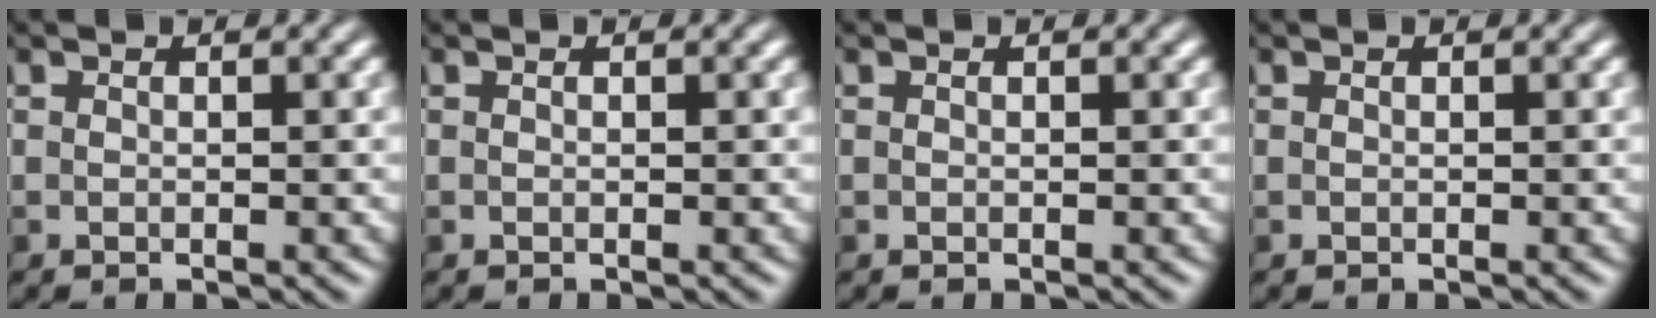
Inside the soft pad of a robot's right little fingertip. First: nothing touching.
{"total": 0.0}
{"total": 0.0}
{"total": 0.0}